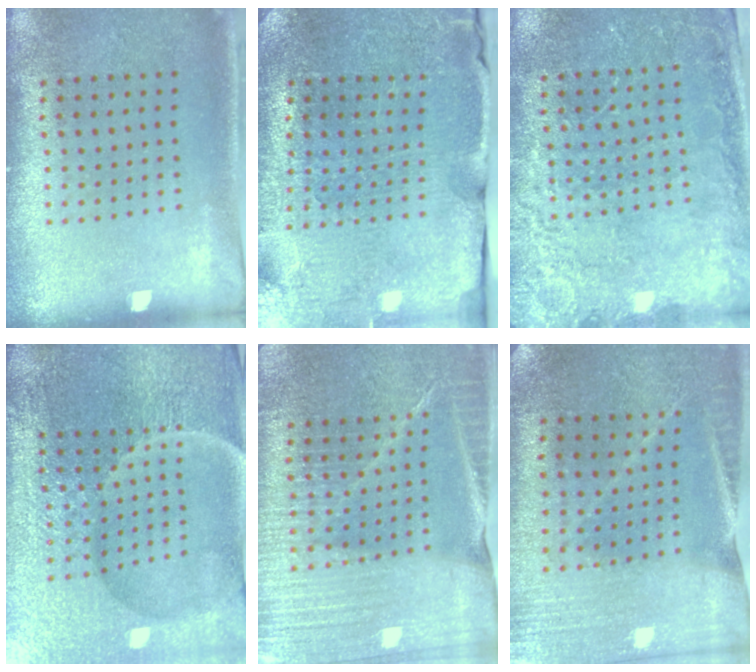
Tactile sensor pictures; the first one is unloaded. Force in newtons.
{"total": 3.7, "press": 3.6, "slide": 0.4}
{"total": 2.6, "press": 2.5, "slide": 0.5}
{"total": 6.6, "press": 5.8, "slide": 3.0}
{"total": 4.4, "press": 4.1, "slide": 1.6}
{"total": 0.9, "press": 0.9, "slide": 0.1}